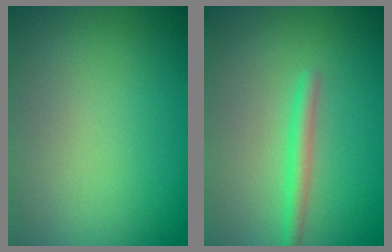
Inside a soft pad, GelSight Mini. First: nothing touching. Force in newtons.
{"total": 1.9, "press": 1.9, "slide": 0.0}